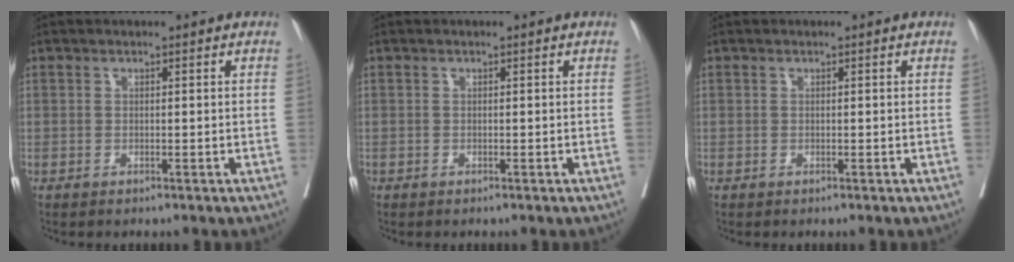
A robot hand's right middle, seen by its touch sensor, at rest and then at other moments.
{"total": 0.0}
{"total": 0.0}